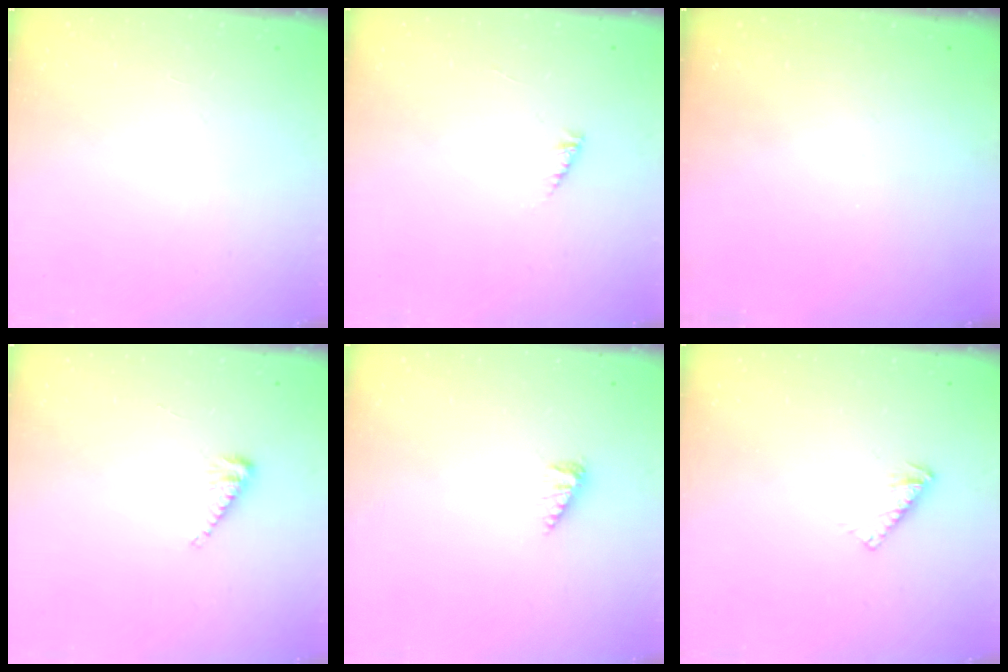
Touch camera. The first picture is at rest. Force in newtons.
{"total": 2.5, "press": 2.5, "slide": 0.2}
{"total": 0.0}
{"total": 5.1, "press": 5.1, "slide": 0.5}
{"total": 2.5, "press": 2.5, "slide": 0.3}
{"total": 3.4, "press": 3.4, "slide": 0.1}